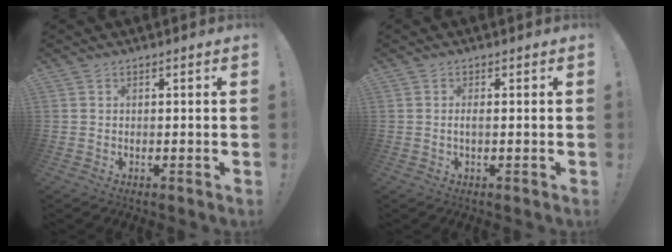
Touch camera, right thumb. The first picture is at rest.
{"total": 1.6, "force": [-0.4, 0.2, 1.5], "torque": [-0.029, 0.001, -0.008]}